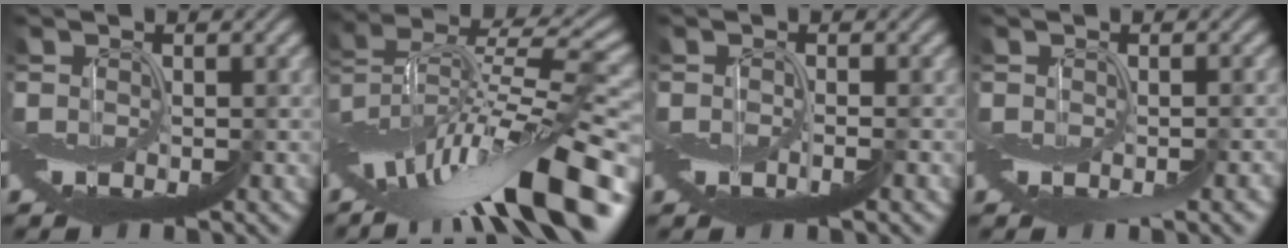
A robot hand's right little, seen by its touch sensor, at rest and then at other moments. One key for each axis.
{"total": 13.3, "fx": -3.2, "fy": 4.7, "fz": 12.1, "tx": -0.199, "ty": 0.030, "tz": -0.050}
{"total": 0.7, "fx": -0.1, "fy": 0.0, "fz": 0.7, "tx": -0.016, "ty": -0.003, "tz": -0.003}
{"total": 2.2, "fx": -1.2, "fy": 0.4, "fz": 1.8, "tx": -0.025, "ty": -0.007, "tz": -0.013}